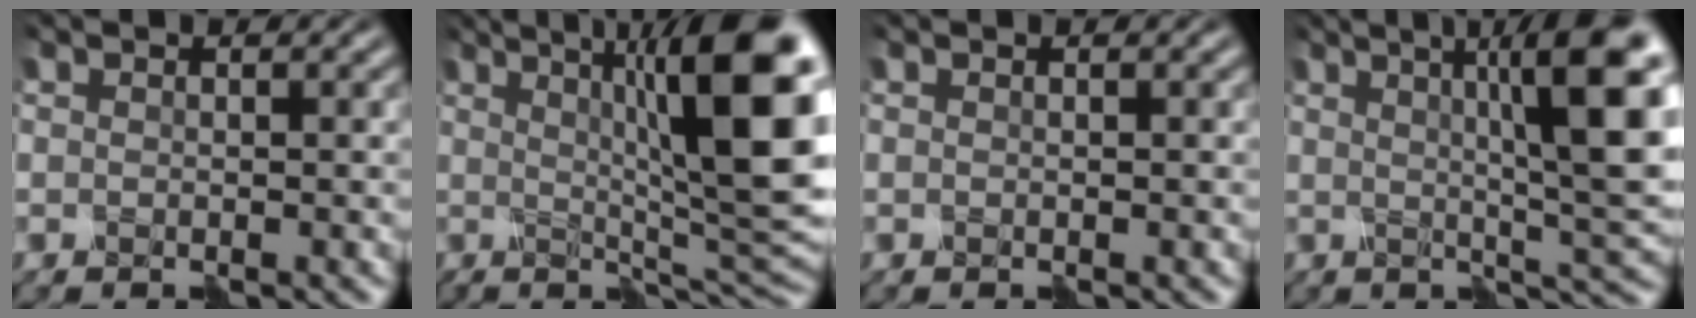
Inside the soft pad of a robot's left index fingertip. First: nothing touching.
{"total": 13.9, "force": [2.7, 3.2, 13.3], "torque": [-0.154, 0.001, 0.048]}
{"total": 0.0}
{"total": 11.3, "force": [2.9, 2.3, 10.7], "torque": [-0.121, 0.007, 0.040]}